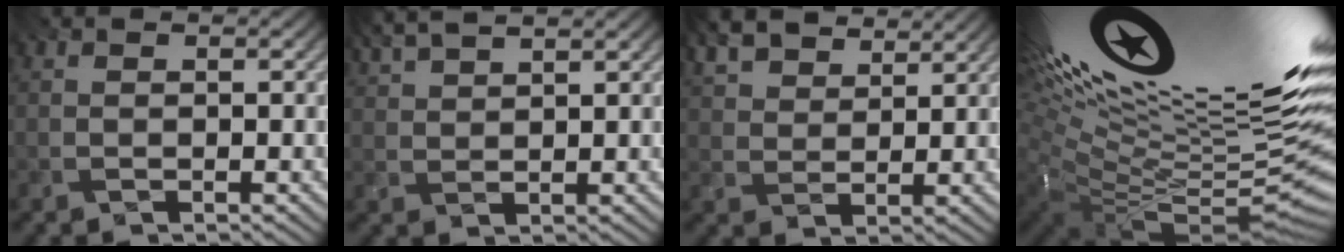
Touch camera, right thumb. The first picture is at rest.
{"total": 4.9, "force": [4.1, 0.9, 2.6], "torque": [-0.052, 0.008, 0.069]}
{"total": 8.3, "force": [6.3, 3.2, 4.2], "torque": [-0.116, -0.003, 0.115]}
{"total": 20.1, "force": [8.0, 4.4, 17.9], "torque": [-0.262, 0.028, 0.128]}